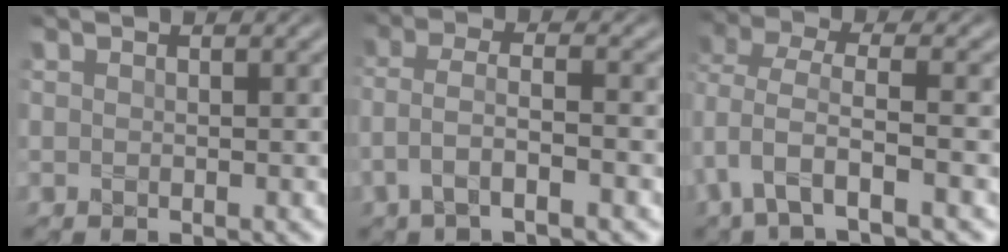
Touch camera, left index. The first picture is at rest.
{"total": 3.6, "force": [-1.5, 0.9, 3.2], "torque": [-0.060, 0.005, -0.037]}
{"total": 4.8, "force": [-2.0, 1.8, 4.0], "torque": [-0.089, -0.002, -0.044]}